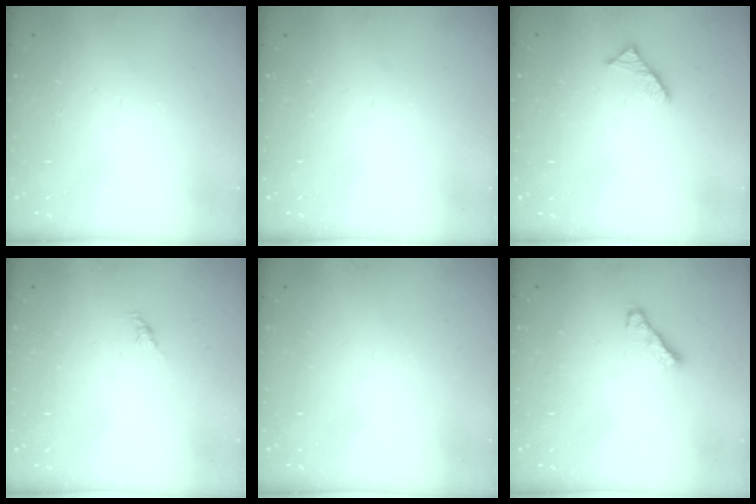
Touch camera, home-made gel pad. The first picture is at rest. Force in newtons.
{"total": 0.0}
{"total": 2.9, "press": 2.9, "slide": 0.4}
{"total": 2.1, "press": 2.0, "slide": 0.7}
{"total": 0.9, "press": 0.8, "slide": 0.3}
{"total": 3.5, "press": 3.4, "slide": 0.7}